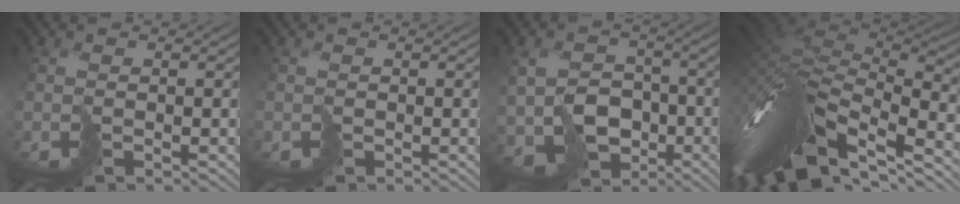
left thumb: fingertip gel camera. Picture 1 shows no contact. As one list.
[{"total": 0.8, "force": [-0.1, 0.2, -0.8], "torque": [0.015, -0.002, 0.000]}, {"total": 6.9, "force": [-1.8, 6.1, 2.6], "torque": [-0.064, -0.018, -0.028]}, {"total": 13.4, "force": [-3.4, 6.8, 11.1], "torque": [-0.259, -0.011, -0.041]}]